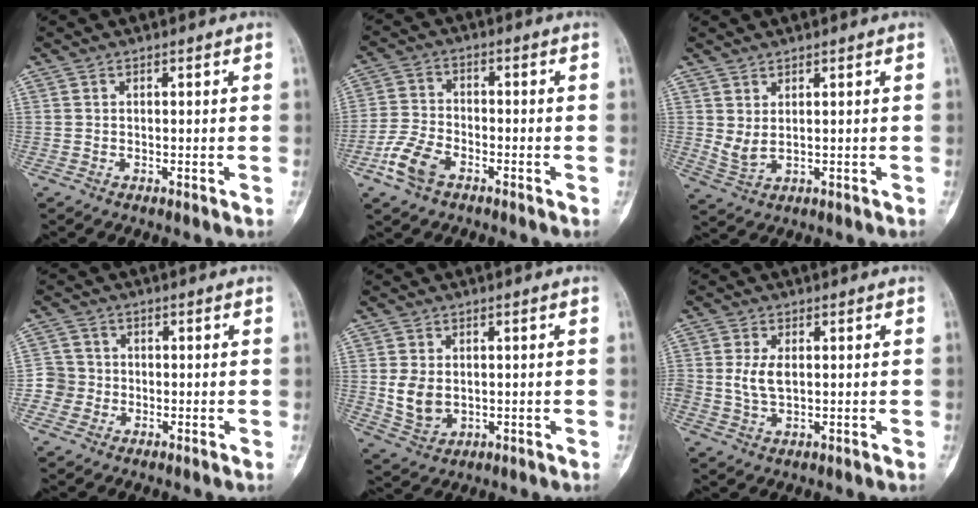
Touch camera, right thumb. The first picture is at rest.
{"total": 7.5, "force": [-4.1, 4.2, 4.6], "torque": [-0.098, 0.017, -0.083]}
{"total": 3.4, "force": [1.0, 1.4, 2.9], "torque": [-0.063, -0.008, 0.030]}
{"total": 4.0, "force": [-1.1, 3.8, 0.1], "torque": [0.023, 0.012, -0.030]}
{"total": 6.1, "force": [0.1, 4.5, 4.1], "torque": [-0.067, -0.006, 0.014]}
{"total": 4.6, "force": [0.5, 2.6, 3.7], "torque": [-0.079, -0.004, 0.012]}